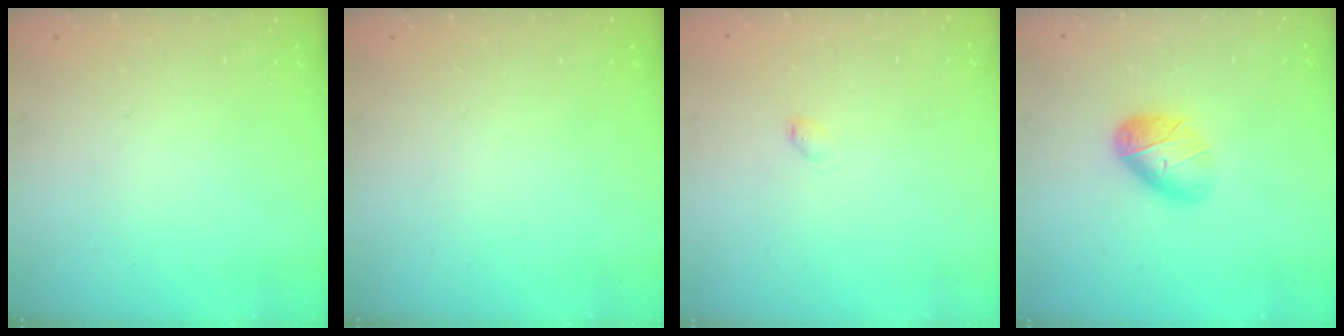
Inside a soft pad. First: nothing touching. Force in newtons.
{"total": 0.0}
{"total": 2.5, "press": 2.5, "slide": 0.4}
{"total": 10.2, "press": 10.2, "slide": 0.2}